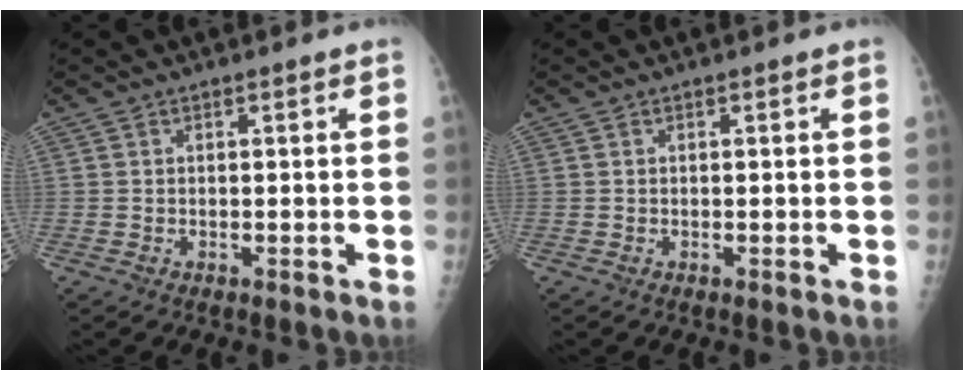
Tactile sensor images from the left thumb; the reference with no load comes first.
{"total": 0.0}